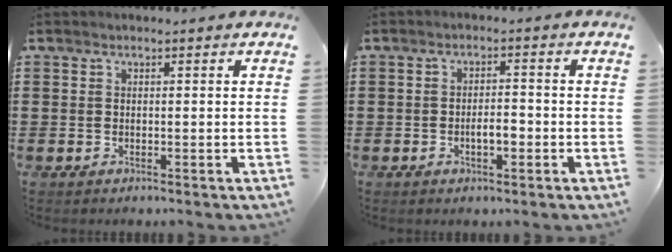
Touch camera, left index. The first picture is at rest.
{"total": 3.1, "force": [-0.9, 1.1, 2.8], "torque": [-0.051, 0.005, -0.018]}